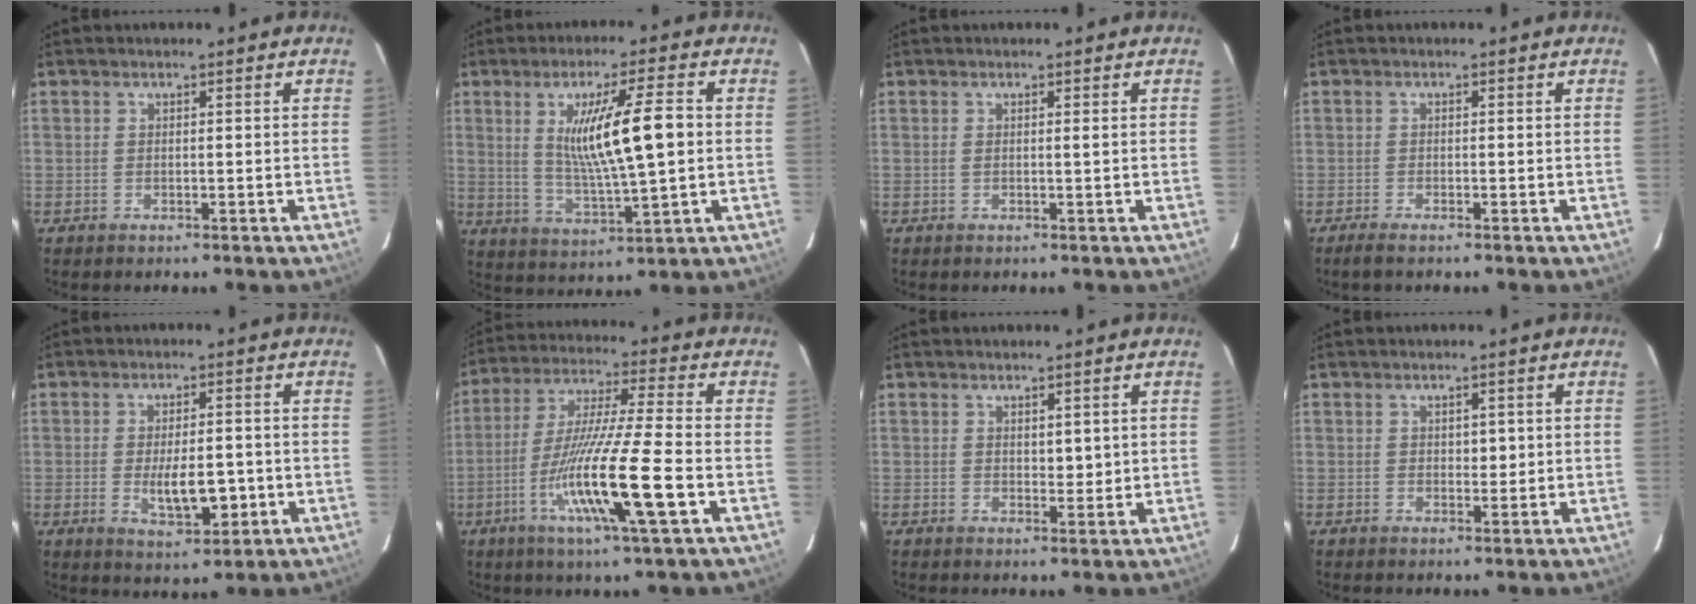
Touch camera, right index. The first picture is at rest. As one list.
[{"total": 11.8, "force": [1.6, 0.7, 11.6], "torque": [-0.208, -0.004, 0.035]}, {"total": 0.6, "force": [0.2, -0.1, 0.5], "torque": [-0.013, -0.001, 0.003]}, {"total": 2.0, "force": [-1.5, 0.2, 1.2], "torque": [-0.025, -0.005, -0.025]}, {"total": 7.1, "force": [-1.4, 2.5, 6.5], "torque": [-0.109, -0.008, -0.014]}, {"total": 15.7, "force": [-5.0, -0.4, 14.9], "torque": [-0.291, -0.021, -0.093]}, {"total": 2.1, "force": [0.8, 1.2, 1.6], "torque": [-0.019, -0.005, 0.014]}, {"total": 1.7, "force": [0.4, 1.1, 1.3], "torque": [-0.015, 0.000, 0.006]}]